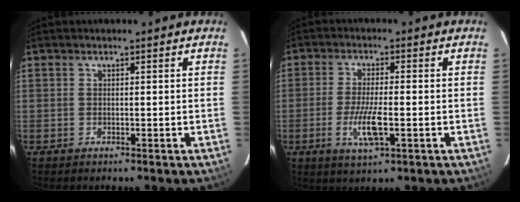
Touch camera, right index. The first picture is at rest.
{"total": 6.3, "force": [-1.8, 1.1, 6.0], "torque": [-0.121, -0.011, -0.031]}